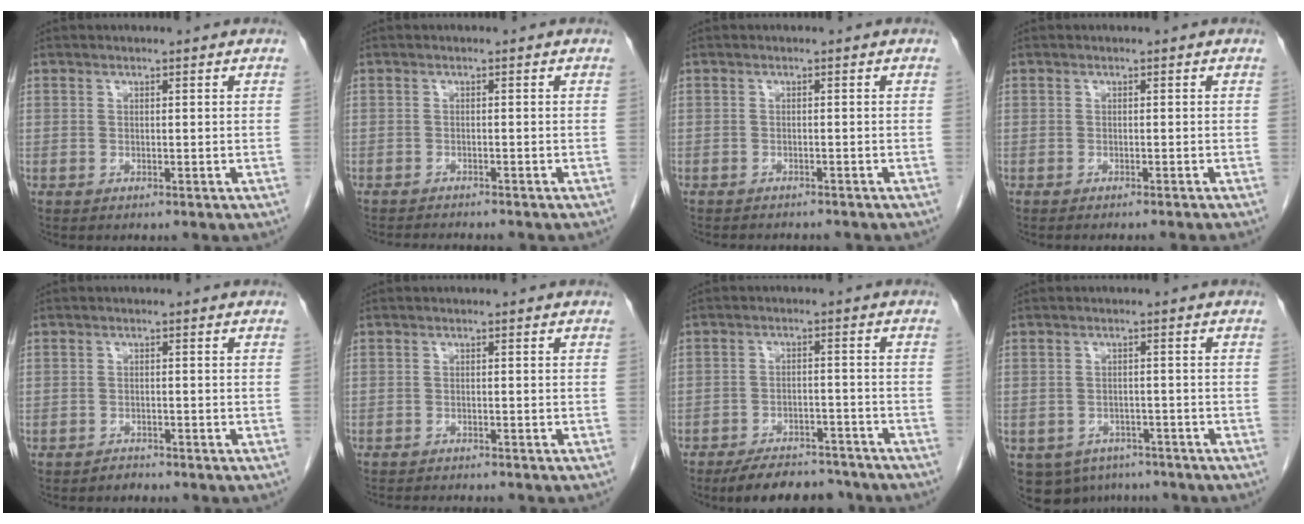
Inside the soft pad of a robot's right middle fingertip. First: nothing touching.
{"total": 4.6, "force": [-4.3, 0.2, 1.4], "torque": [-0.018, -0.012, -0.064]}
{"total": 4.4, "force": [-4.1, 1.0, 1.2], "torque": [-0.015, -0.004, -0.053]}
{"total": 3.5, "force": [-3.2, -0.6, 1.5], "torque": [-0.011, 0.000, -0.042]}
{"total": 1.1, "force": [-1.0, 0.3, -0.2], "torque": [0.000, -0.002, -0.019]}
{"total": 4.7, "force": [-4.4, 0.4, 1.5], "torque": [-0.018, -0.011, -0.063]}
{"total": 10.2, "force": [-9.1, 3.3, 3.2], "torque": [-0.037, 0.005, -0.128]}
{"total": 8.3, "force": [-5.9, 5.6, 1.9], "torque": [-0.037, 0.002, -0.075]}